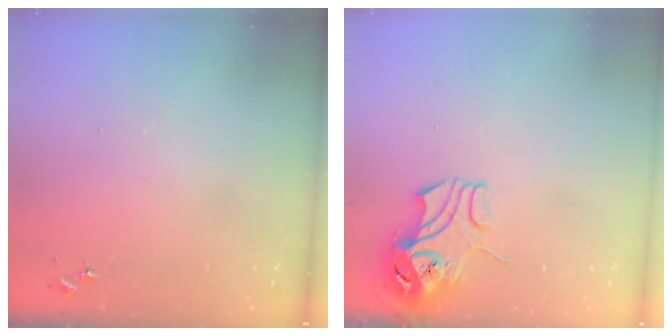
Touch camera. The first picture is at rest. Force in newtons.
{"total": 10.3, "press": 10.2, "slide": 1.6}